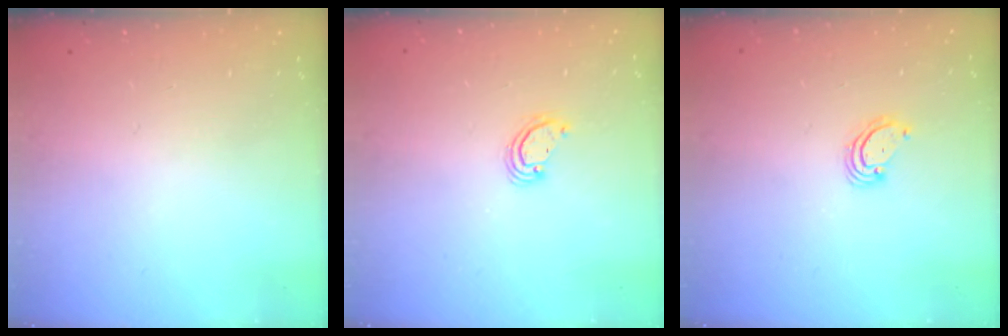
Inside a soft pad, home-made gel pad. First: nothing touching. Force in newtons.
{"total": 2.5, "press": 2.5, "slide": 0.2}
{"total": 3.6, "press": 3.6, "slide": 0.4}